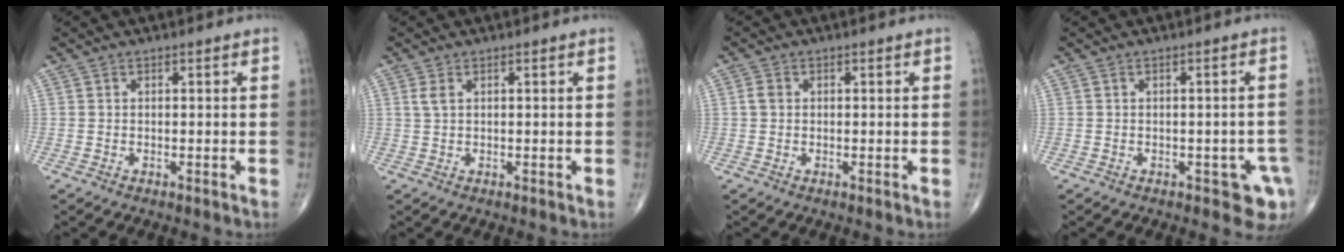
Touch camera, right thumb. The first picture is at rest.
{"total": 1.6, "force": [0.7, 0.8, 1.3], "torque": [-0.032, 0.008, 0.018]}
{"total": 1.6, "force": [0.2, 1.3, 1.0], "torque": [-0.018, 0.004, 0.003]}
{"total": 5.5, "force": [-2.4, 2.8, 4.0], "torque": [-0.021, 0.007, -0.025]}